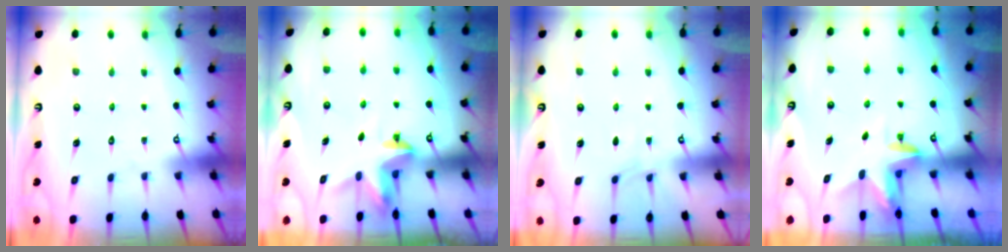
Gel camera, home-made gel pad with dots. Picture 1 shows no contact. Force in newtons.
{"total": 3.4, "press": 3.4, "slide": 0.1}
{"total": 3.2, "press": 3.2, "slide": 0.5}
{"total": 3.1, "press": 3.1, "slide": 0.2}